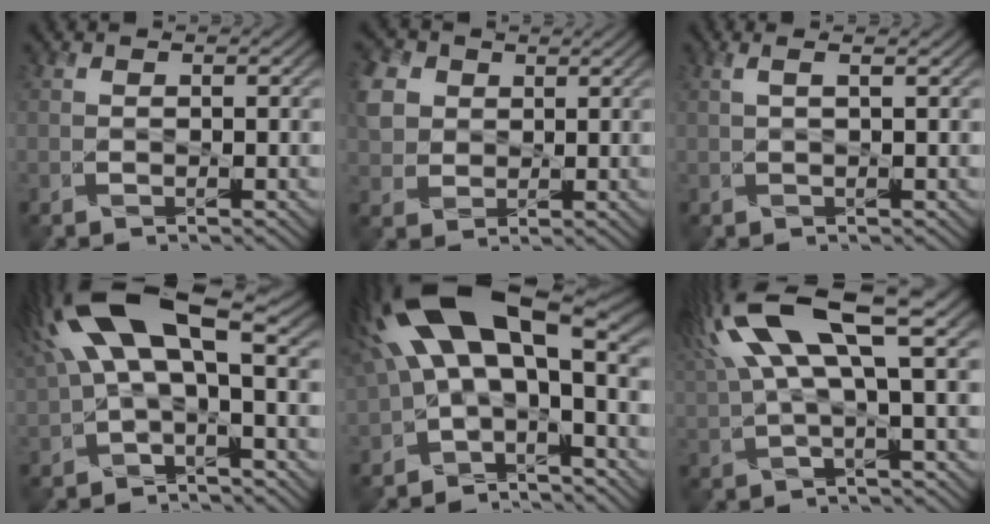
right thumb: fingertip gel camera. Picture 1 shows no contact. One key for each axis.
{"total": 5.8, "fx": 1.9, "fy": 4.7, "fz": 2.9, "tx": -0.100, "ty": 0.013, "tz": 0.036}
{"total": 1.9, "fx": 0.7, "fy": 0.4, "fz": 1.7, "tx": -0.023, "ty": 0.004, "tz": -0.001}
{"total": 13.8, "fx": 3.6, "fy": 5.7, "fz": 12.1, "tx": -0.267, "ty": 0.021, "tz": 0.067}
{"total": 17.1, "fx": 3.1, "fy": 8.0, "fz": 14.8, "tx": -0.290, "ty": 0.011, "tz": 0.060}
{"total": 14.8, "fx": 5.8, "fy": 3.7, "fz": 13.1, "tx": -0.296, "ty": 0.028, "tz": 0.115}